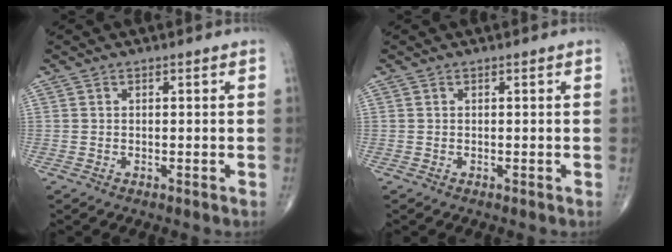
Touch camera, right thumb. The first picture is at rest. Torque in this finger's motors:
{"motor_torque": [-0.01, 0.01, 0.03, 0.03, 0.00]}